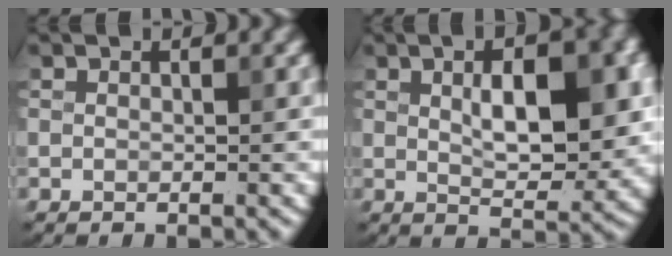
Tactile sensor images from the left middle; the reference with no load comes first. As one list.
[{"total": 7.4, "force": [1.1, 3.1, 6.6], "torque": [-0.097, 0.003, 0.026]}]